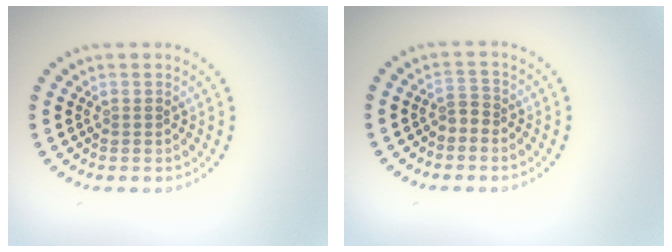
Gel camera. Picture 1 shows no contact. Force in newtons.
{"total": 1.3, "press": 1.0, "slide": 0.8}